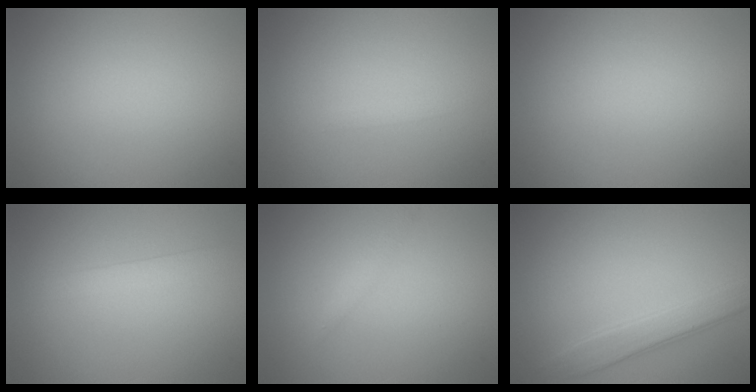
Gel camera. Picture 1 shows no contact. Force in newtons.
{"total": 0.7, "press": 0.7, "slide": 0.1}
{"total": 0.0}
{"total": 1.6, "press": 1.6, "slide": 0.1}
{"total": 0.9, "press": 0.9, "slide": 0.0}
{"total": 2.9, "press": 2.9, "slide": 0.0}